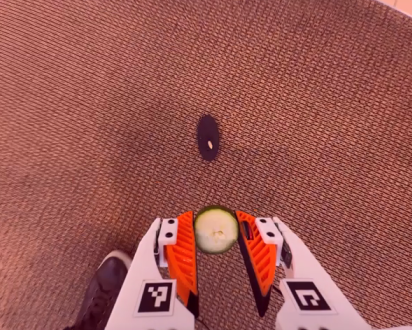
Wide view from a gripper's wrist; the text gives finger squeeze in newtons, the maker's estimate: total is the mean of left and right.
{"total": 7.0, "left": 6.9, "right": 7.0}